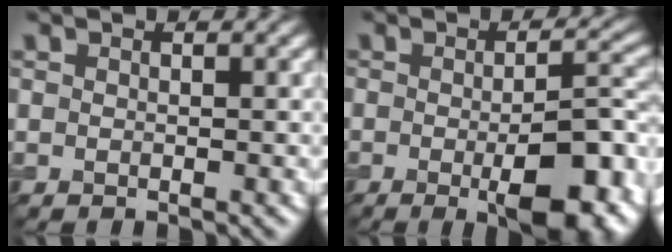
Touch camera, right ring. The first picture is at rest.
{"total": 8.6, "force": [-2.7, 2.3, 7.8], "torque": [-0.111, -0.003, -0.026]}